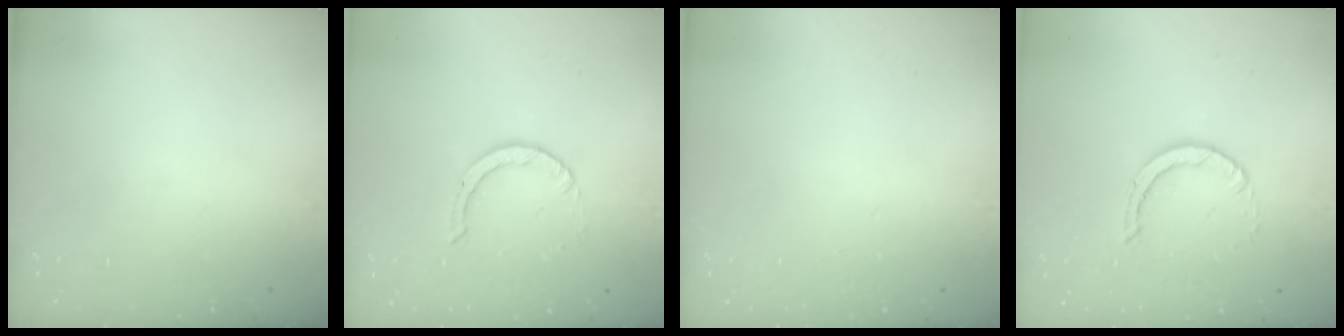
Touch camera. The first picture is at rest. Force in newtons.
{"total": 2.2, "press": 2.2, "slide": 0.2}
{"total": 2.4, "press": 2.4, "slide": 0.2}
{"total": 2.9, "press": 2.9, "slide": 0.2}